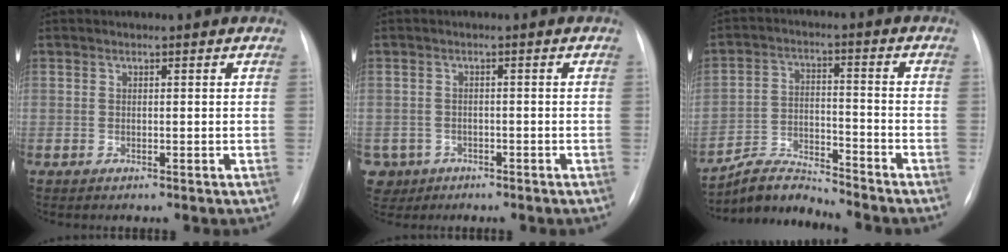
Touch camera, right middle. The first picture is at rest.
{"total": 4.7, "force": [-2.6, 3.9, 0.1], "torque": [-0.006, 0.005, -0.041]}
{"total": 7.5, "force": [-7.4, -0.3, -0.2], "torque": [-0.009, 0.009, -0.135]}